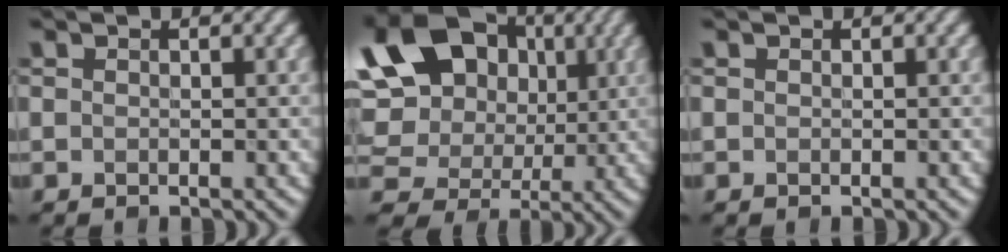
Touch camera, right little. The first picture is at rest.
{"total": 17.5, "force": [4.6, 14.4, 8.7], "torque": [-0.191, 0.037, 0.060]}
{"total": 0.0}